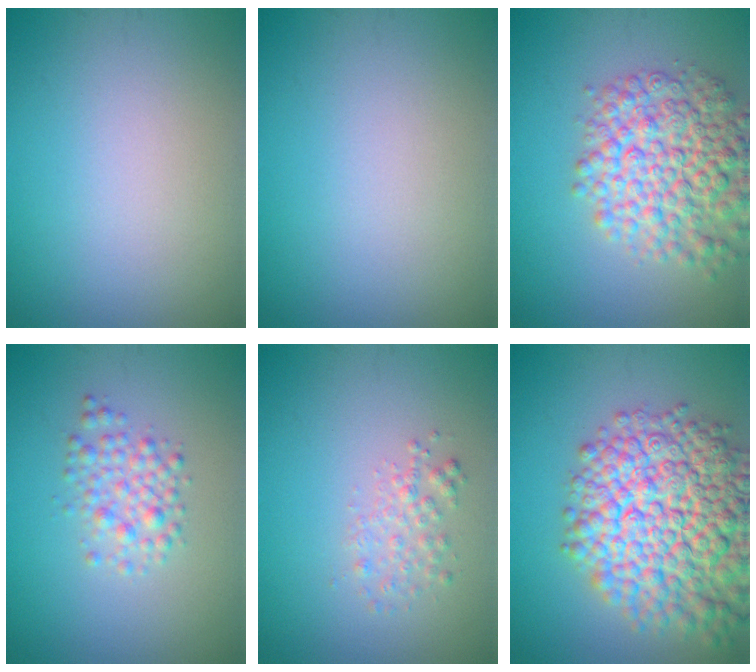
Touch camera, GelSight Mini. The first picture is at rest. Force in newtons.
{"total": 0.0}
{"total": 7.7, "press": 7.7, "slide": 0.3}
{"total": 2.6, "press": 2.6, "slide": 0.0}
{"total": 1.7, "press": 1.7, "slide": 0.1}
{"total": 13.3, "press": 13.3, "slide": 0.6}